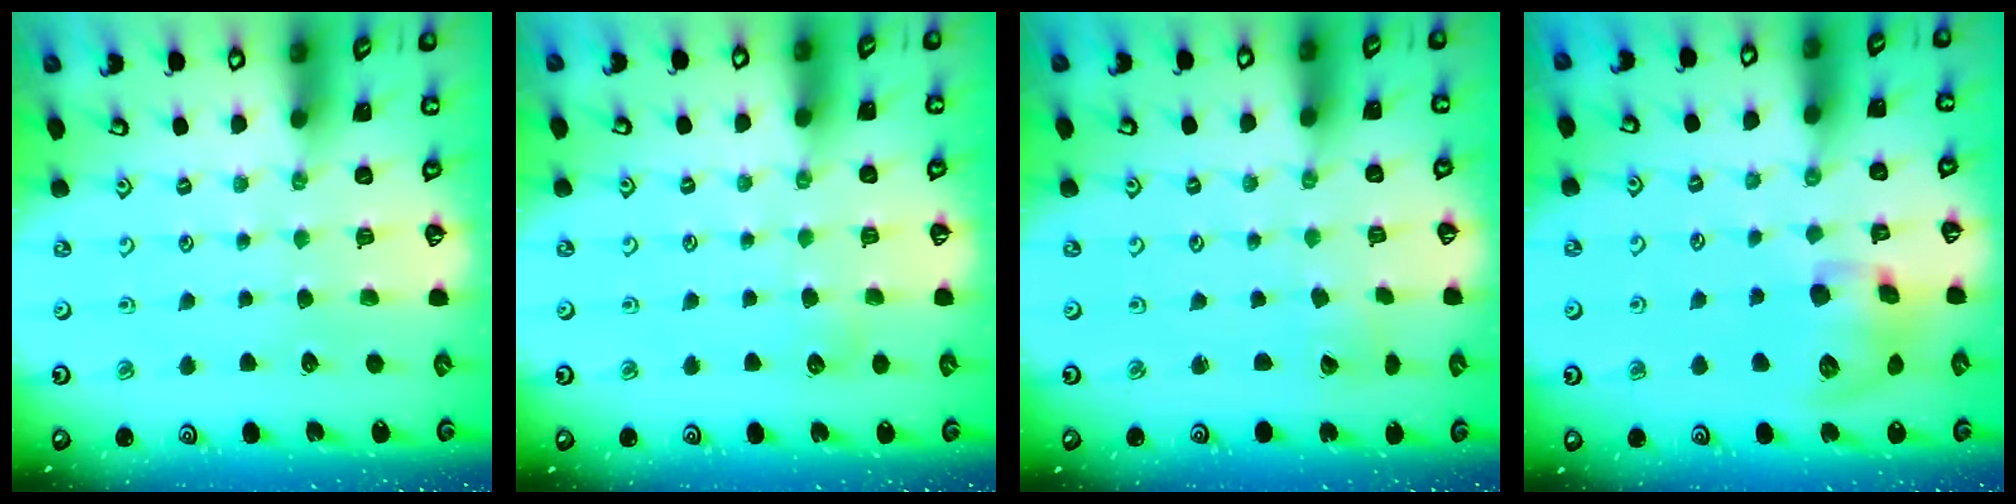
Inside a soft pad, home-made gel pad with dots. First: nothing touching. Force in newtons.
{"total": 4.9, "press": 4.8, "slide": 0.6}
{"total": 2.1, "press": 2.1, "slide": 0.2}
{"total": 12.5, "press": 12.4, "slide": 1.8}